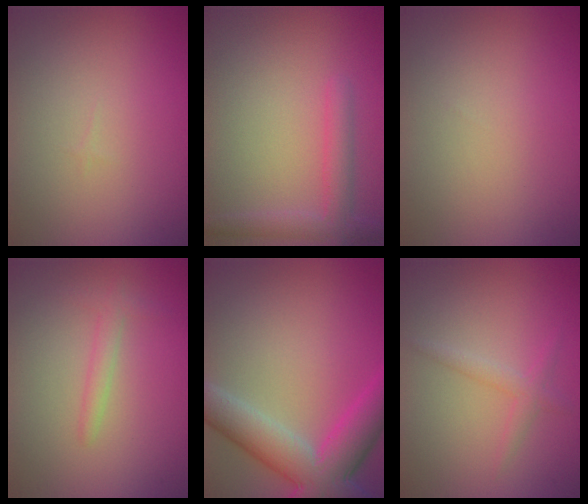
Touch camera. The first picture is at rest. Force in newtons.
{"total": 2.8, "press": 2.8, "slide": 0.2}
{"total": 0.0}
{"total": 1.5, "press": 1.5, "slide": 0.1}
{"total": 8.6, "press": 8.6, "slide": 0.4}
{"total": 1.5, "press": 1.5, "slide": 0.1}